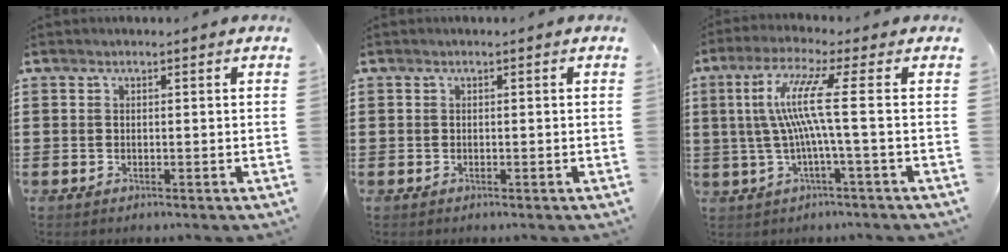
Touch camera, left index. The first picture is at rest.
{"total": 0.0}
{"total": 9.0, "force": [0.2, -0.6, 9.0], "torque": [-0.199, -0.009, -0.015]}